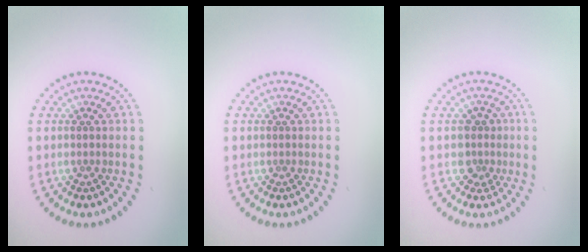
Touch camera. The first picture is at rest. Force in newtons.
{"total": 0.0}
{"total": 1.9, "press": 1.6, "slide": 1.1}